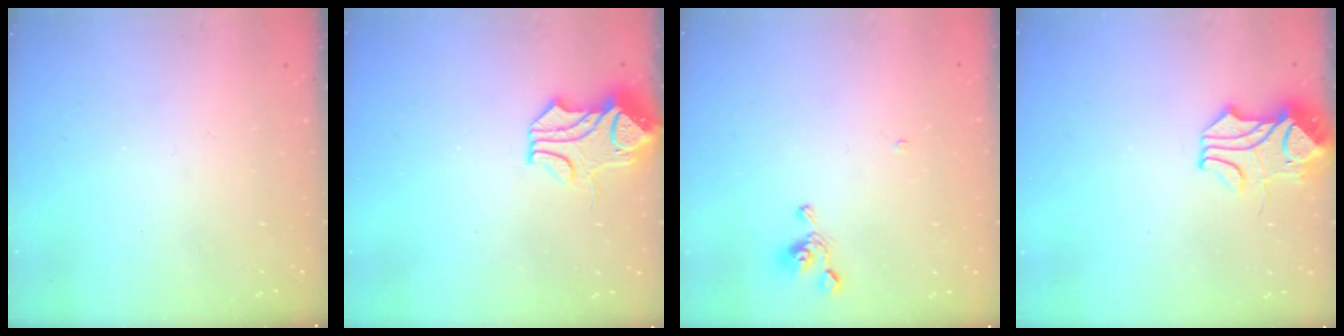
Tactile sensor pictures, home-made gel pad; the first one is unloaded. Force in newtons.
{"total": 1.6, "press": 0.9, "slide": 1.3}
{"total": 3.2, "press": 3.2, "slide": 0.5}
{"total": 2.9, "press": 2.9, "slide": 0.6}